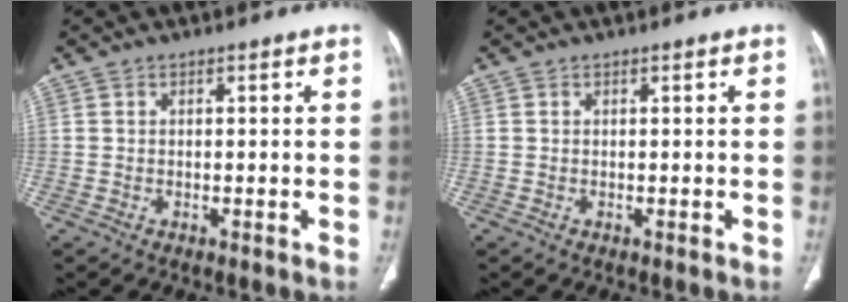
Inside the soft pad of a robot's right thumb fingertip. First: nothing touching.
{"total": 0.0}